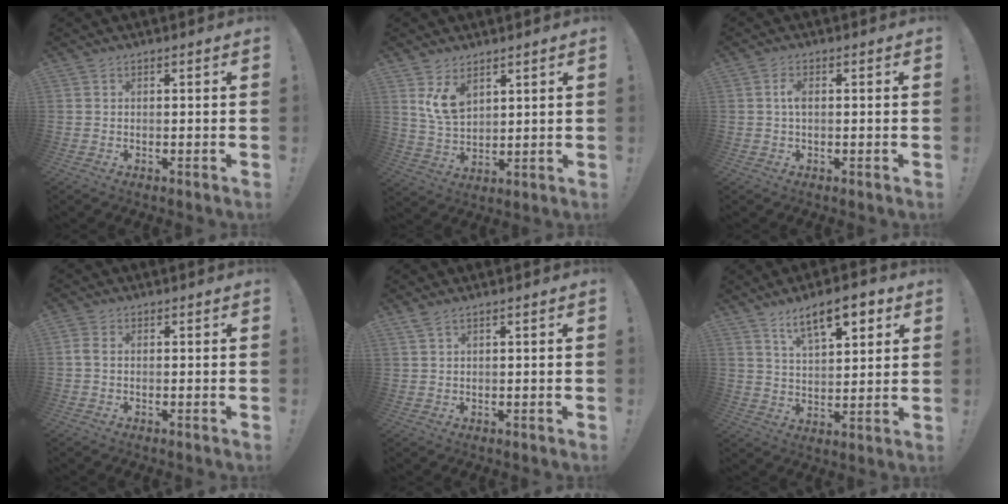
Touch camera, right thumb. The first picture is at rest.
{"total": 8.9, "force": [5.2, 5.3, 4.9], "torque": [-0.081, -0.024, 0.102]}
{"total": 2.7, "force": [0.1, 1.2, 2.5], "torque": [-0.043, 0.006, 0.000]}
{"total": 2.1, "force": [0.4, 1.2, 1.7], "torque": [-0.026, 0.003, 0.005]}
{"total": 2.2, "force": [1.6, 0.7, 1.4], "torque": [-0.030, -0.001, 0.029]}
{"total": 12.3, "force": [7.1, 4.5, 9.0], "torque": [-0.132, -0.028, 0.117]}